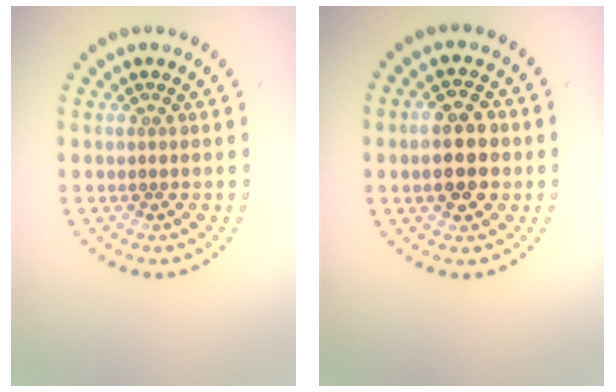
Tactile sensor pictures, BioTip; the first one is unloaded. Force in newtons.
{"total": 4.3, "press": 4.3, "slide": 0.3}